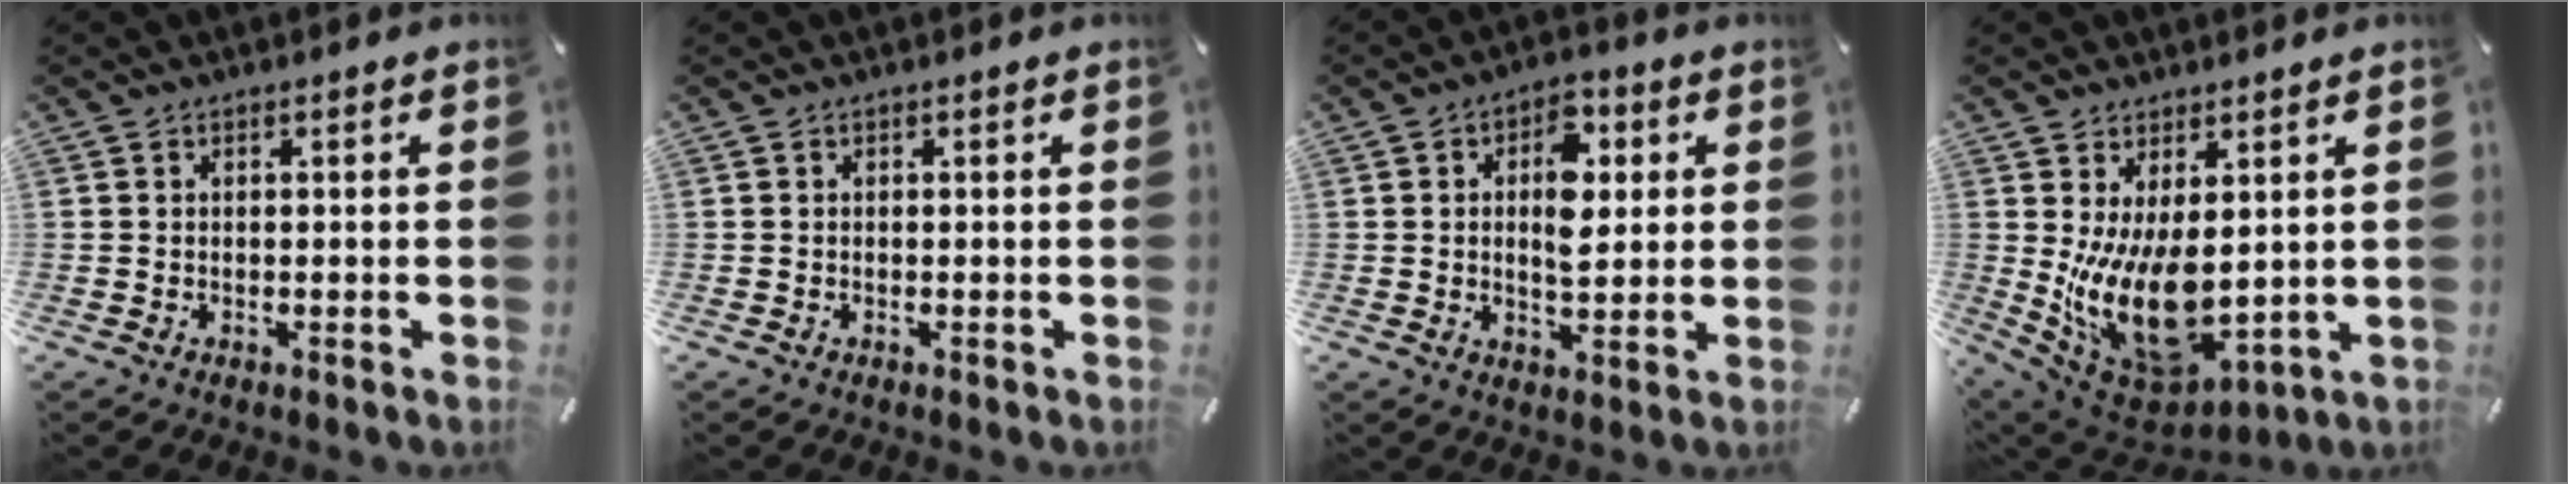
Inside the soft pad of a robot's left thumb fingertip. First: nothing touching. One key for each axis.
{"total": 0.0}
{"total": 10.3, "fx": 2.2, "fy": 6.4, "fz": 7.8, "tx": -0.100, "ty": -0.005, "tz": 0.033}
{"total": 15.2, "fx": 1.0, "fy": 9.0, "fz": 12.2, "tx": -0.241, "ty": -0.038, "tz": 0.034}